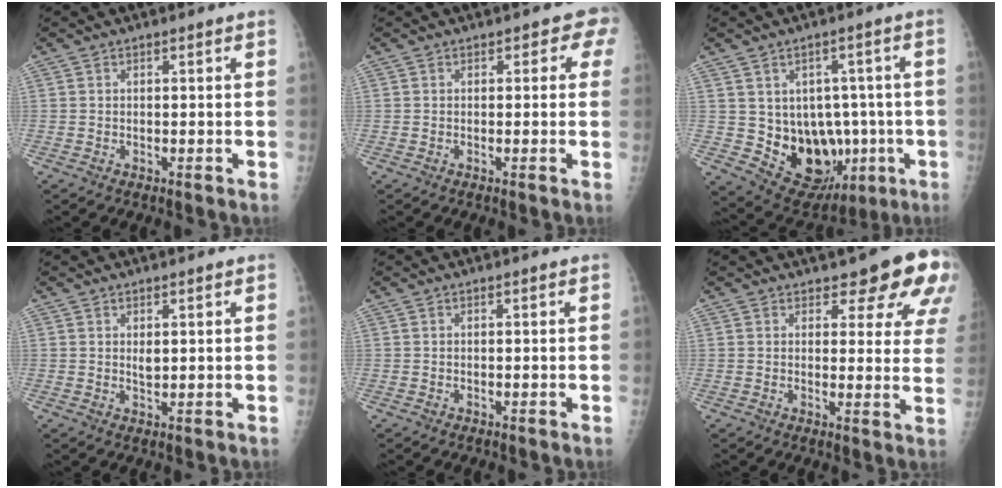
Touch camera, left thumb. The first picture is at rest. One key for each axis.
{"total": 2.5, "fx": 0.9, "fy": 1.8, "fz": 1.5, "tx": 0.015, "ty": 0.005, "tz": -0.002}
{"total": 15.8, "fx": -2.6, "fy": 11.6, "fz": 10.4, "tx": -0.099, "ty": 0.005, "tz": -0.006}
{"total": 1.7, "fx": 0.6, "fy": 0.8, "fz": 1.3, "tx": -0.019, "ty": -0.007, "tz": 0.014}
{"total": 0.0}
{"total": 11.9, "fx": 8.1, "fy": 4.5, "fz": 7.4, "tx": -0.044, "ty": -0.044, "tz": 0.083}